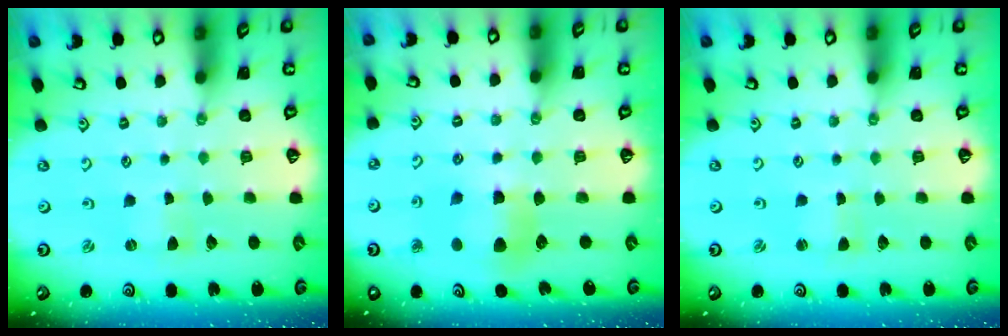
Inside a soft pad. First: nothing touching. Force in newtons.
{"total": 7.2, "press": 7.2, "slide": 0.6}
{"total": 1.3, "press": 1.3, "slide": 0.1}